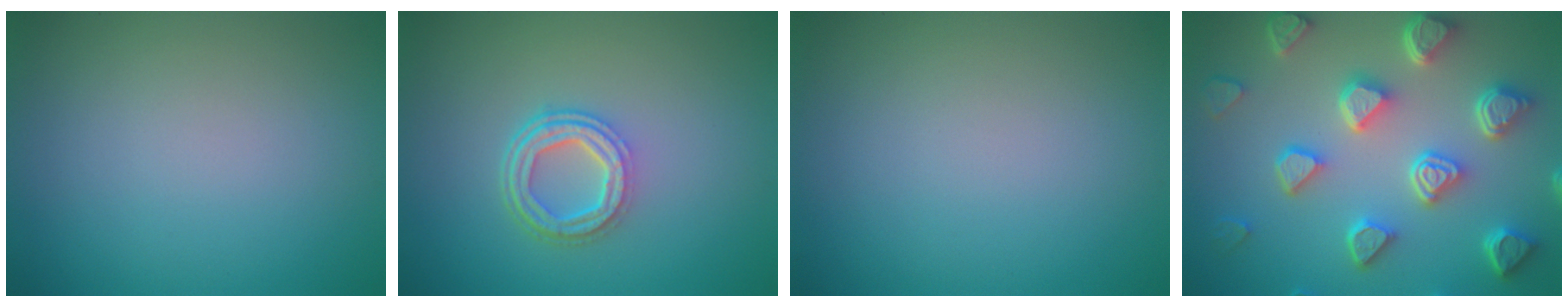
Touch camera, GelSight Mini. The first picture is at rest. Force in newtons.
{"total": 3.9, "press": 2.9, "slide": 2.6}
{"total": 0.0}
{"total": 7.4, "press": 5.9, "slide": 4.5}